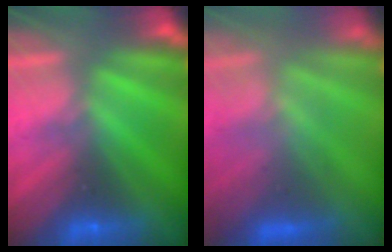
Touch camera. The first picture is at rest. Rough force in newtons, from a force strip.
{"total": 2.8}